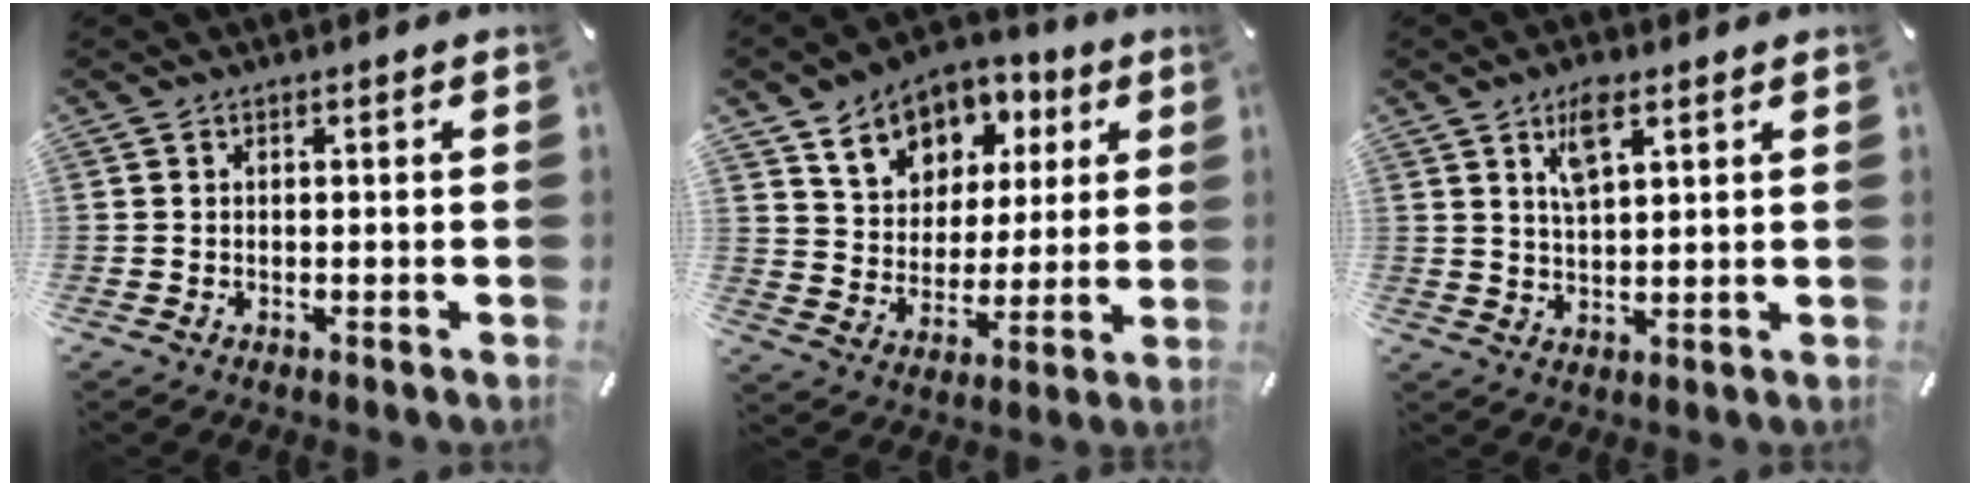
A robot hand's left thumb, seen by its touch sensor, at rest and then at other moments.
{"total": 11.3, "force": [6.0, 9.1, 3.1], "torque": [-0.061, -0.037, 0.111]}
{"total": 6.5, "force": [3.6, 2.6, 4.8], "torque": [-0.087, -0.002, 0.062]}